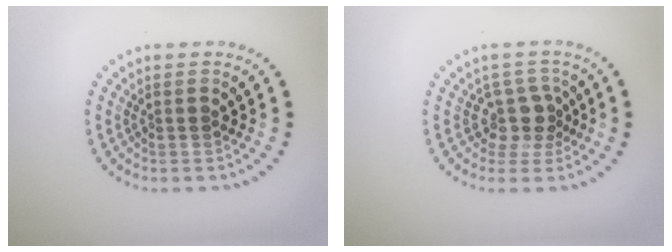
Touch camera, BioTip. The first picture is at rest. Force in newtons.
{"total": 2.7, "press": 2.0, "slide": 1.8}